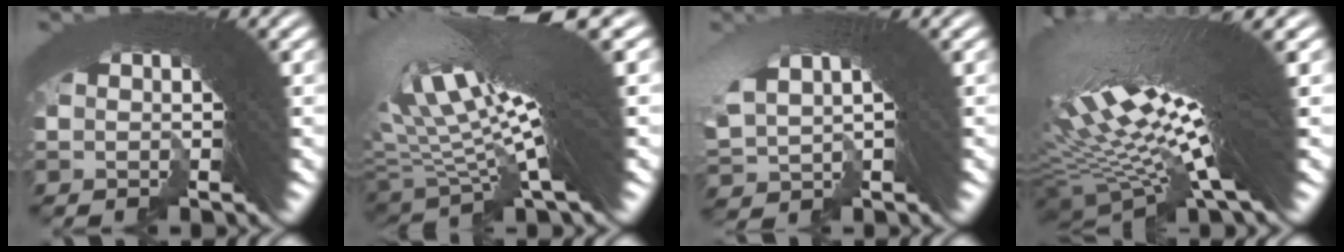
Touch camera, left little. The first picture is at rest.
{"total": 11.3, "force": [5.4, 3.1, 9.4], "torque": [-0.163, 0.024, 0.091]}
{"total": 2.7, "force": [2.5, 1.0, 0.1], "torque": [0.004, 0.016, 0.044]}
{"total": 13.0, "force": [4.1, 3.7, 11.8], "torque": [-0.206, 0.023, 0.070]}